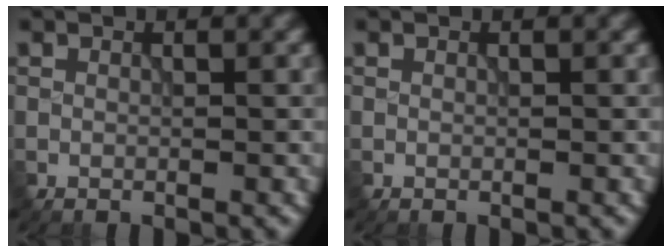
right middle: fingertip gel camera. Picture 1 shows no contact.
{"total": 0.0}